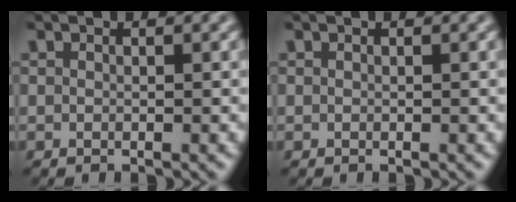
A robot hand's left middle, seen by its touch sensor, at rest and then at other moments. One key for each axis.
{"total": 0.0}